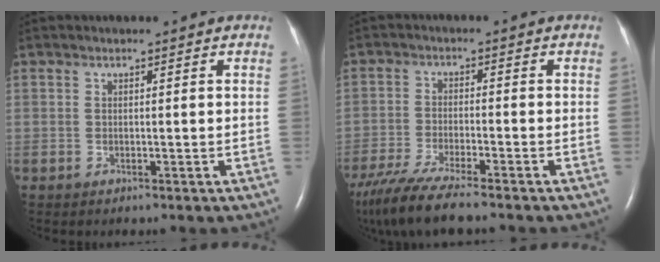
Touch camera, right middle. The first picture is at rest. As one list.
[{"total": 10.2, "force": [-8.5, 0.3, 5.6], "torque": [-0.103, -0.031, -0.147]}]